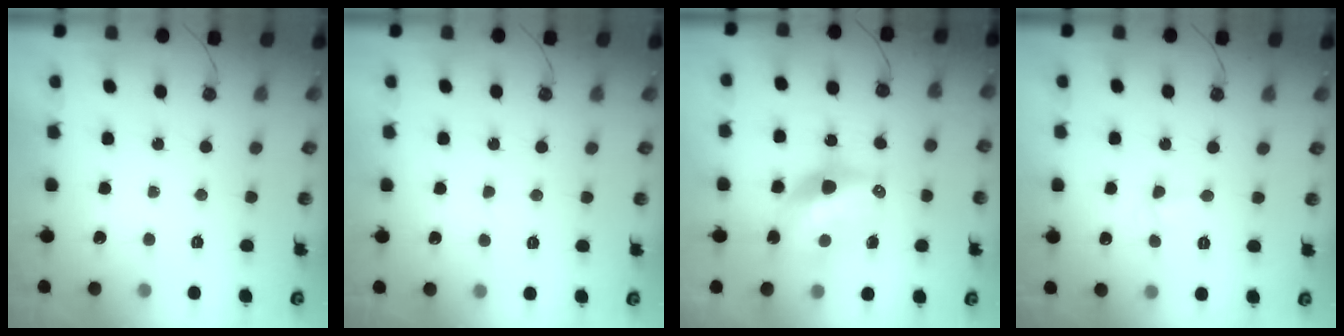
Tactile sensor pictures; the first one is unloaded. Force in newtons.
{"total": 1.7, "press": 1.7, "slide": 0.3}
{"total": 13.0, "press": 13.0, "slide": 1.1}
{"total": 2.9, "press": 2.7, "slide": 1.0}